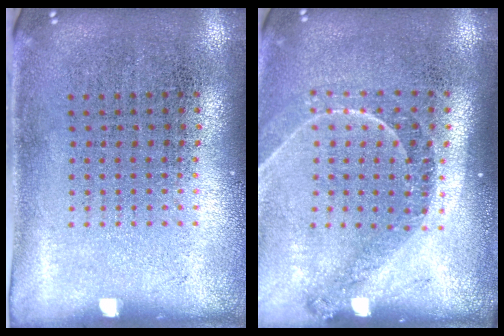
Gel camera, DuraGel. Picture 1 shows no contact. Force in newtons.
{"total": 1.3, "press": 1.3, "slide": 0.2}